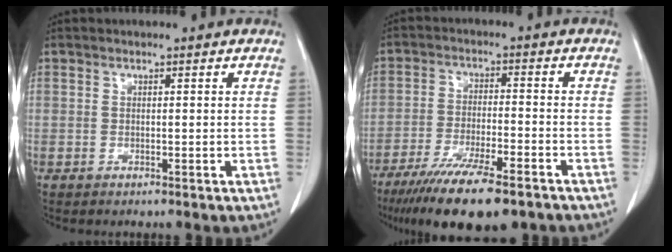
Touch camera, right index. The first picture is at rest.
{"total": 15.4, "force": [-11.5, 2.7, 9.9], "torque": [-0.161, -0.034, -0.185]}